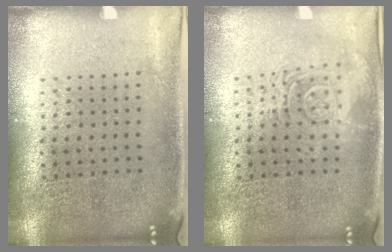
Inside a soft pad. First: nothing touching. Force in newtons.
{"total": 2.8, "press": 2.8, "slide": 0.4}